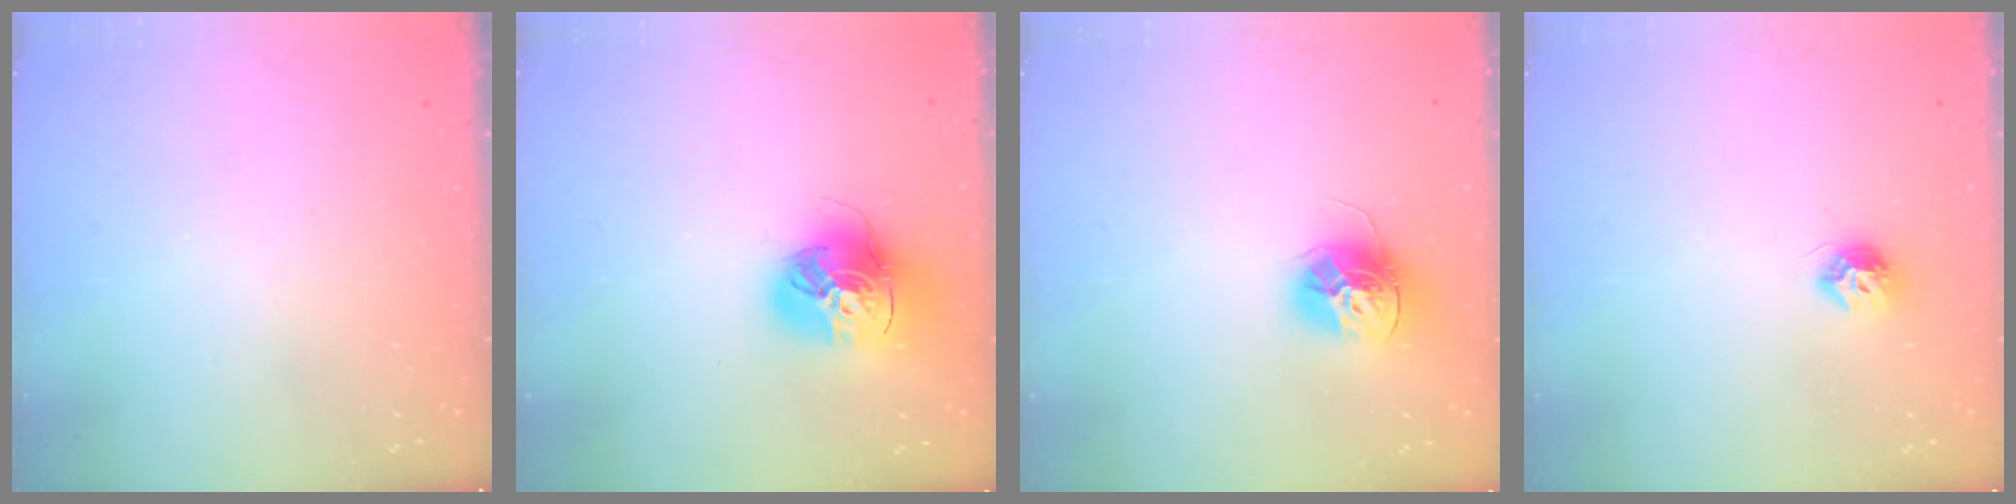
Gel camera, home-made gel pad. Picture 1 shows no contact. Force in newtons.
{"total": 16.3, "press": 16.2, "slide": 1.6}
{"total": 13.4, "press": 13.4, "slide": 1.2}
{"total": 7.0, "press": 6.9, "slide": 0.5}